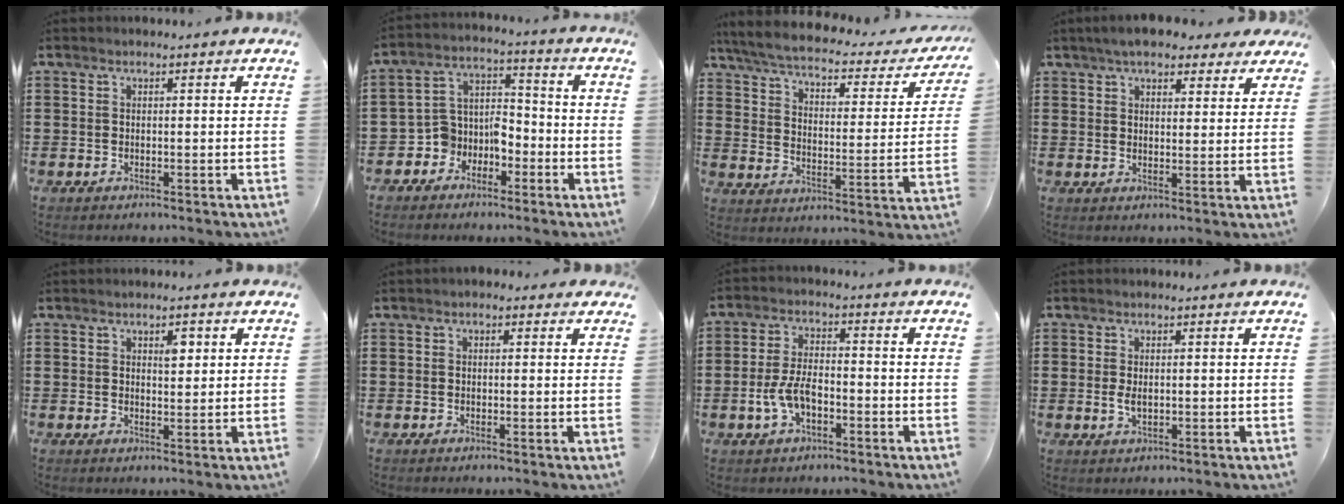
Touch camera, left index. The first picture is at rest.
{"total": 6.2, "force": [-4.3, 4.4, 1.2], "torque": [-0.046, 0.005, -0.089]}
{"total": 4.0, "force": [3.2, 0.6, 2.3], "torque": [-0.062, -0.027, 0.048]}
{"total": 5.6, "force": [4.8, 1.8, 2.2], "torque": [-0.050, -0.001, 0.088]}
{"total": 2.7, "force": [1.3, 1.4, 1.9], "torque": [-0.024, 0.000, 0.019]}
{"total": 1.2, "force": [0.4, 0.9, 0.6], "torque": [-0.014, 0.008, 0.007]}
{"total": 6.0, "force": [-2.2, 2.9, 4.8], "torque": [-0.109, 0.001, -0.046]}
{"total": 2.0, "force": [-0.1, 1.0, 1.7], "torque": [-0.049, -0.003, -0.007]}